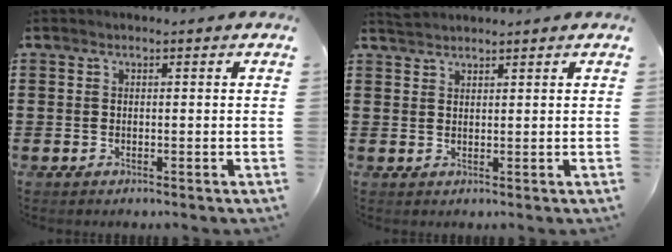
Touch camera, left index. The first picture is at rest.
{"total": 1.6, "force": [1.6, 0.0, 0.1], "torque": [-0.006, 0.001, 0.032]}